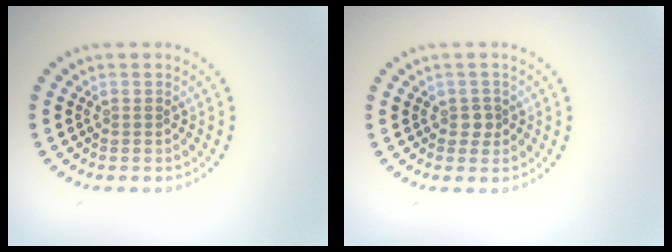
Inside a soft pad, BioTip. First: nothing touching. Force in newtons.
{"total": 1.3, "press": 1.1, "slide": 0.5}